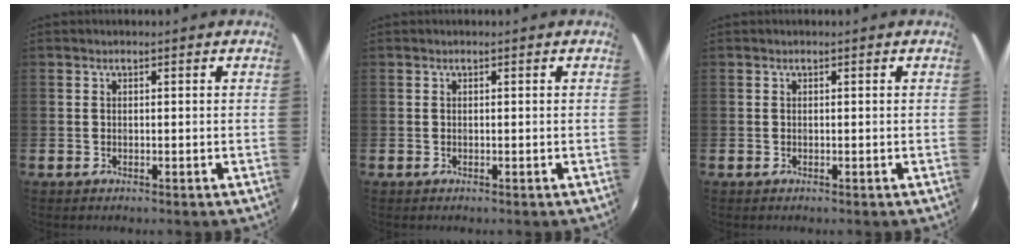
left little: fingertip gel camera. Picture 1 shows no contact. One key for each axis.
{"total": 0.0}
{"total": 0.0}